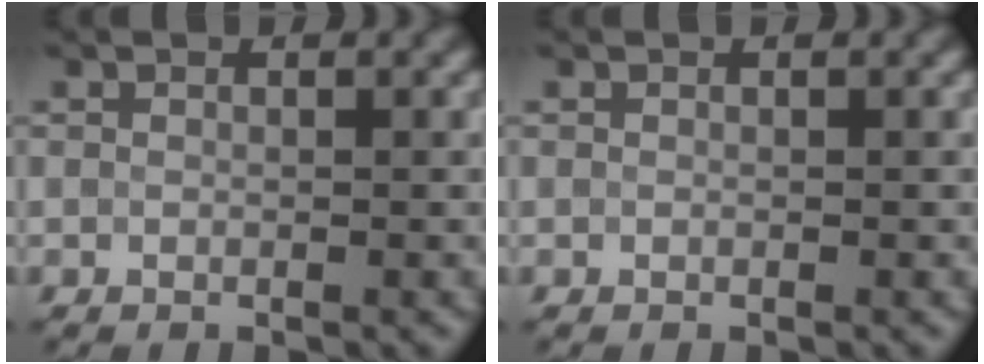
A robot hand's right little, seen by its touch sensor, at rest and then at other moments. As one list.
[{"total": 0.0}]